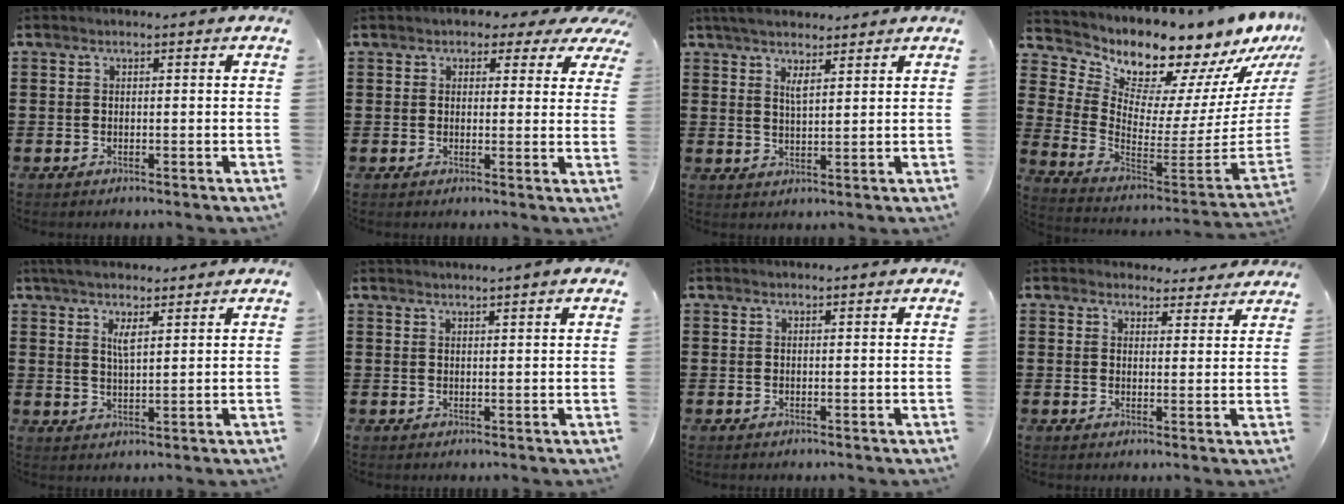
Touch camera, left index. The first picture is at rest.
{"total": 2.7, "force": [1.9, 1.6, 1.1], "torque": [-0.018, -0.008, 0.028]}
{"total": 3.8, "force": [2.9, 0.7, 2.4], "torque": [-0.051, 0.001, 0.051]}
{"total": 9.0, "force": [8.6, 1.7, 2.2], "torque": [-0.071, -0.100, 0.137]}
{"total": 4.3, "force": [2.9, 0.8, 3.0], "torque": [-0.064, 0.001, 0.050]}
{"total": 1.8, "force": [1.6, -0.5, 0.5], "torque": [-0.012, -0.001, 0.033]}
{"total": 0.6, "force": [0.5, -0.1, 0.3], "torque": [-0.007, -0.003, 0.011]}
{"total": 3.8, "force": [3.6, 1.0, 0.5], "torque": [-0.015, -0.014, 0.067]}